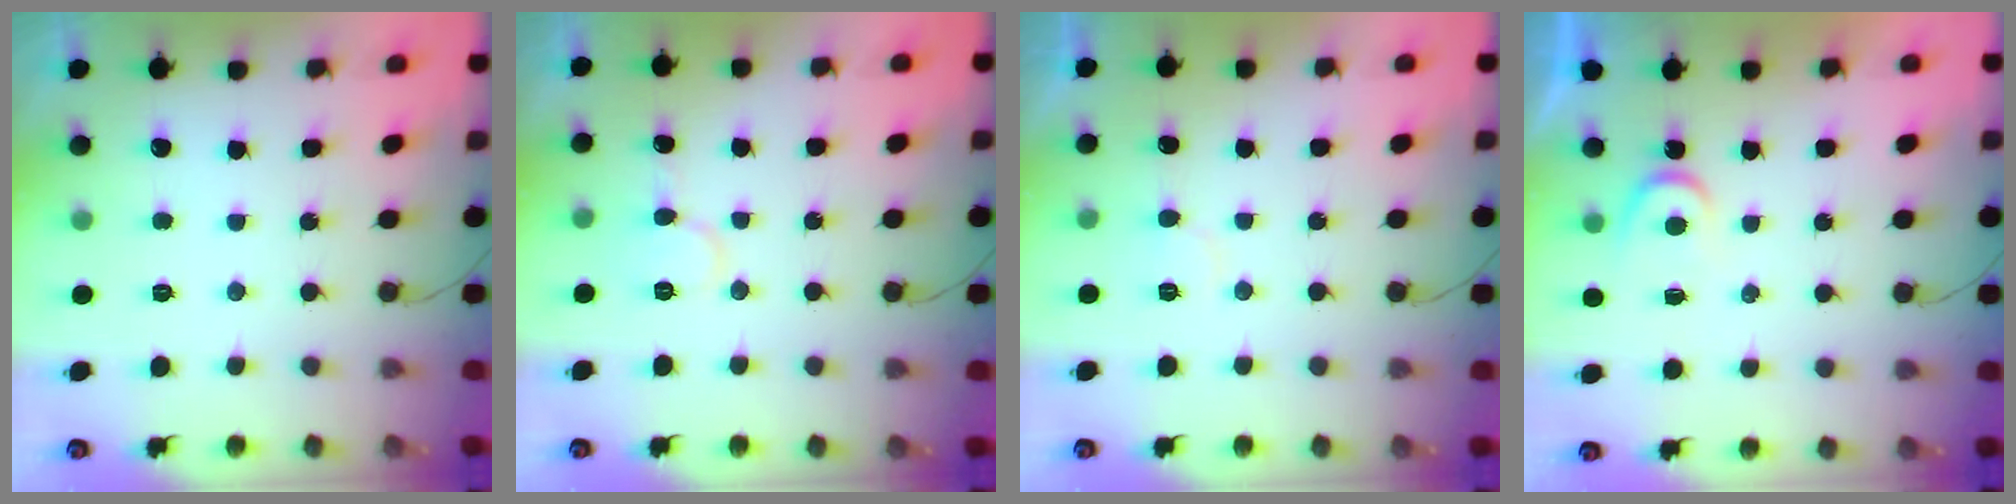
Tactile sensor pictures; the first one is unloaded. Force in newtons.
{"total": 5.8, "press": 5.7, "slide": 0.6}
{"total": 5.6, "press": 5.6, "slide": 0.4}
{"total": 3.1, "press": 3.1, "slide": 0.4}